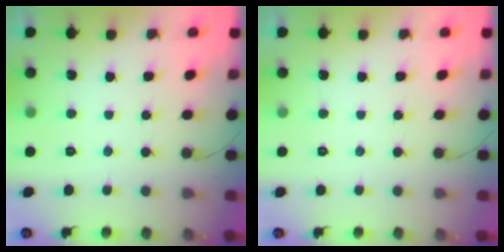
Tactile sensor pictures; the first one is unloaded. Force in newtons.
{"total": 0.0}